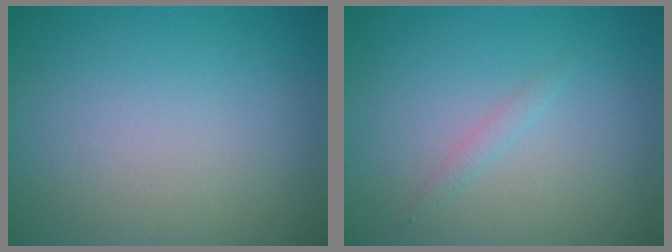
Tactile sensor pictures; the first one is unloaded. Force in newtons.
{"total": 0.7, "press": 0.7, "slide": 0.0}